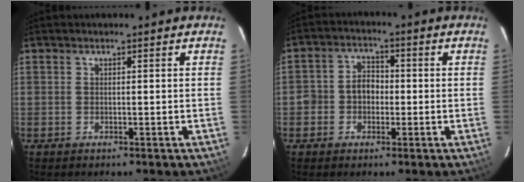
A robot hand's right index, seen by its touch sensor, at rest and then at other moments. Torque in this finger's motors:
{"motor_torque": [0.10, -0.05, 0.08, 0.06]}